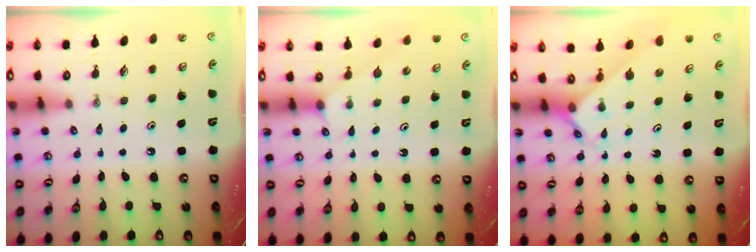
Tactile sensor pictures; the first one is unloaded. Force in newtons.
{"total": 2.4, "press": 2.4, "slide": 0.4}
{"total": 2.3, "press": 2.3, "slide": 0.2}